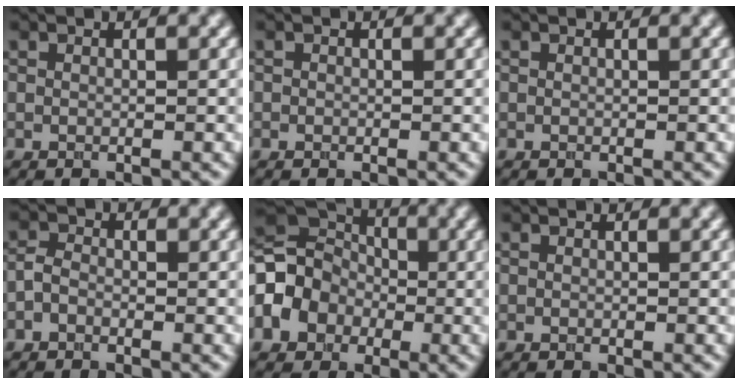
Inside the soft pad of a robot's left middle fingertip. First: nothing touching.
{"total": 0.0}
{"total": 0.0}
{"total": 1.3, "force": [-0.9, 0.8, 0.5], "torque": [-0.011, 0.006, -0.022]}
{"total": 8.7, "force": [-1.6, 7.2, 4.6], "torque": [-0.083, 0.001, -0.064]}
{"total": 0.0}